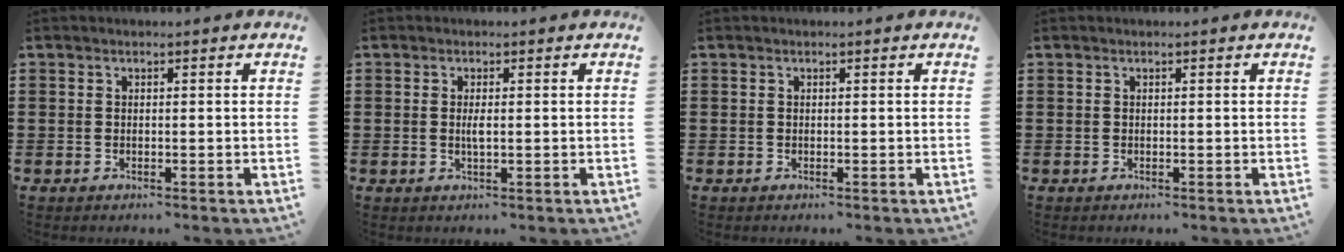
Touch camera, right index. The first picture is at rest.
{"total": 1.7, "force": [0.0, 0.4, 1.7], "torque": [-0.032, 0.000, -0.002]}
{"total": 0.0}
{"total": 0.0}